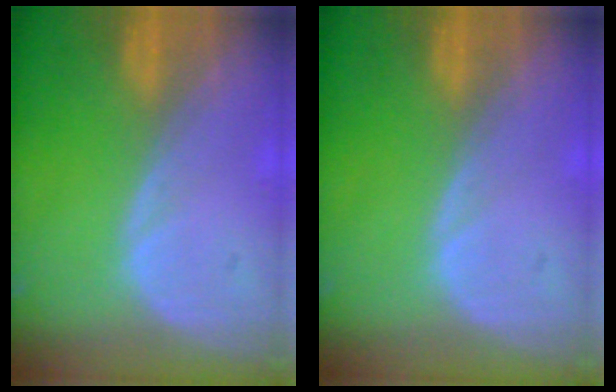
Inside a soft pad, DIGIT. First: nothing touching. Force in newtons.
{"total": 0.0}